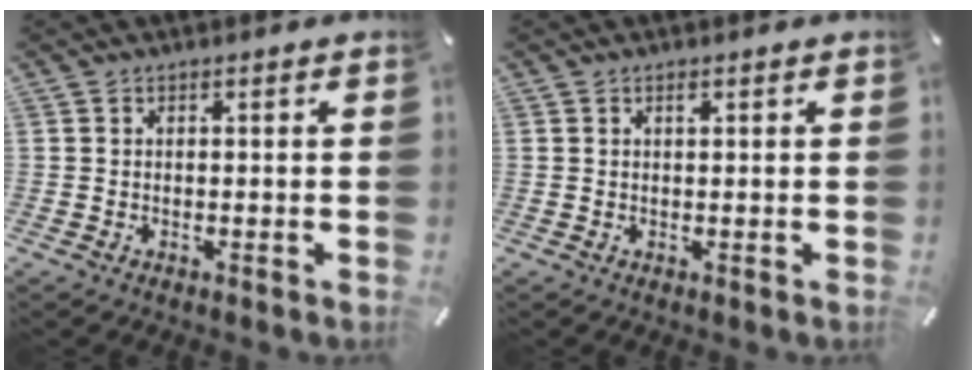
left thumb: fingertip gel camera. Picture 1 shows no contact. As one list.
[{"total": 0.7, "force": [0.3, 0.3, 0.5], "torque": [-0.010, 0.001, 0.006]}]